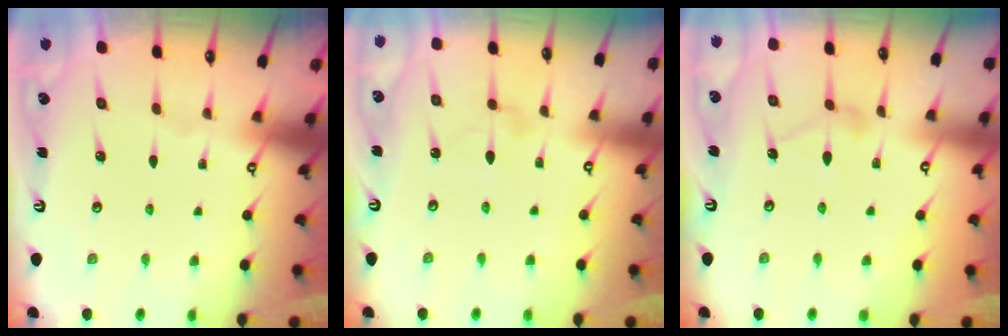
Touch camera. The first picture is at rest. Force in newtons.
{"total": 4.6, "press": 4.6, "slide": 0.4}
{"total": 7.2, "press": 7.2, "slide": 0.4}